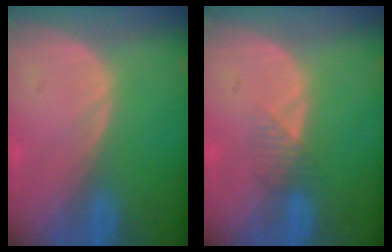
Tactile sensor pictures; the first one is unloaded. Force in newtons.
{"total": 2.3, "press": 2.1, "slide": 1.0}